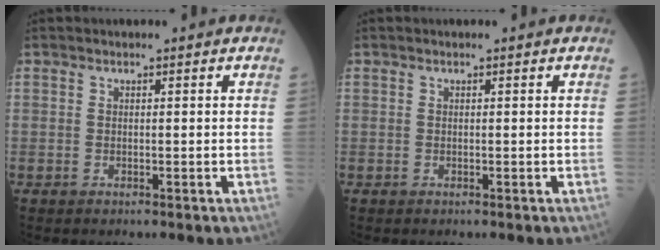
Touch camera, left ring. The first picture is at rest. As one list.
[{"total": 0.0}]